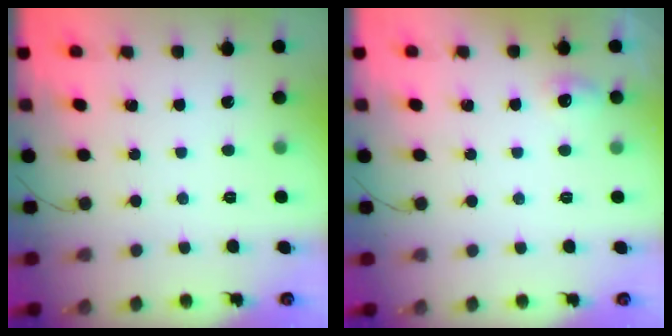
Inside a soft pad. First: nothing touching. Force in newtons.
{"total": 7.5, "press": 5.3, "slide": 5.3}